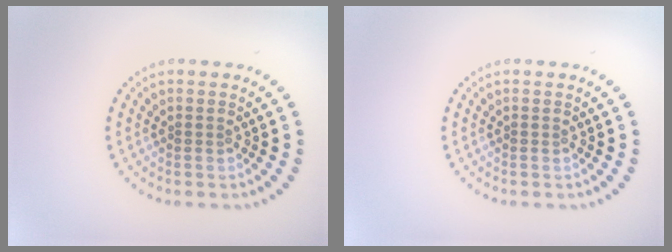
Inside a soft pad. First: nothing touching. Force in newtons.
{"total": 0.0}